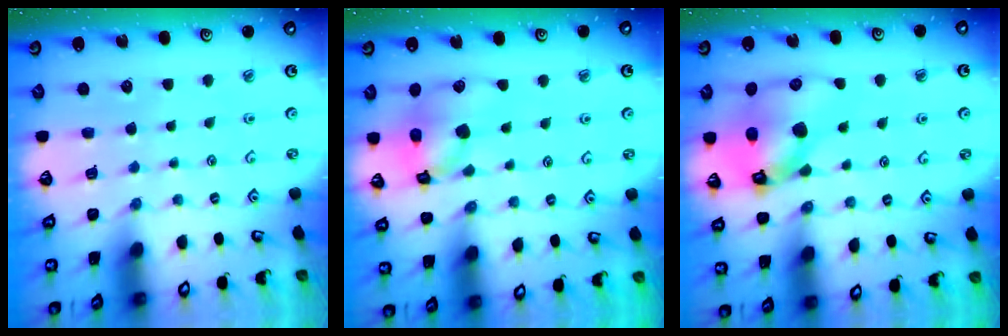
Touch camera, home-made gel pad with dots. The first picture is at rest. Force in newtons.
{"total": 13.8, "press": 13.7, "slide": 1.9}
{"total": 16.3, "press": 16.2, "slide": 2.3}